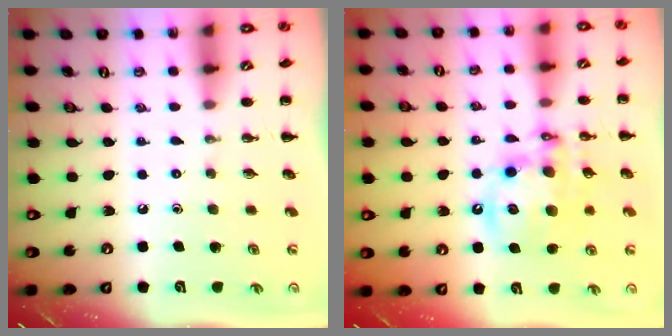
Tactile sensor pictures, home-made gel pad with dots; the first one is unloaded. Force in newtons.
{"total": 13.9, "press": 13.5, "slide": 3.3}